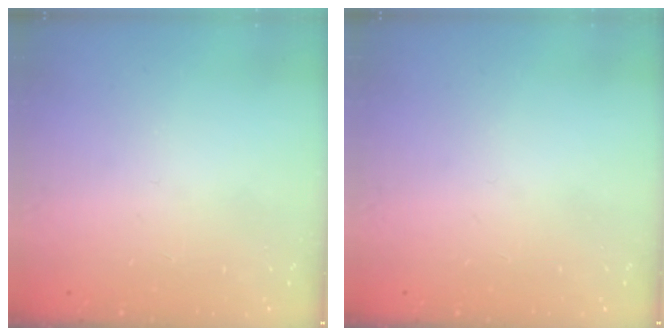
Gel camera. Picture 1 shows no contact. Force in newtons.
{"total": 0.0}